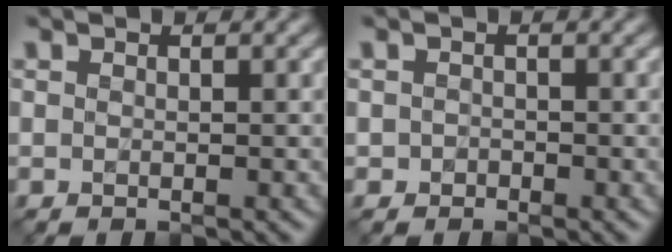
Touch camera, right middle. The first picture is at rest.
{"total": 0.7, "force": [-0.3, 0.6, 0.1], "torque": [0.003, -0.004, -0.007]}